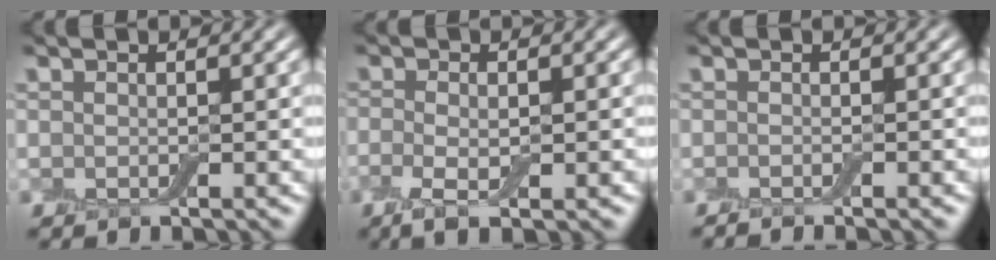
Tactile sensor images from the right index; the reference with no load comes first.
{"total": 3.6, "force": [-1.1, 1.3, 3.2], "torque": [-0.063, -0.009, -0.021]}
{"total": 1.1, "force": [-0.9, 0.1, 0.6], "torque": [-0.004, -0.002, -0.016]}